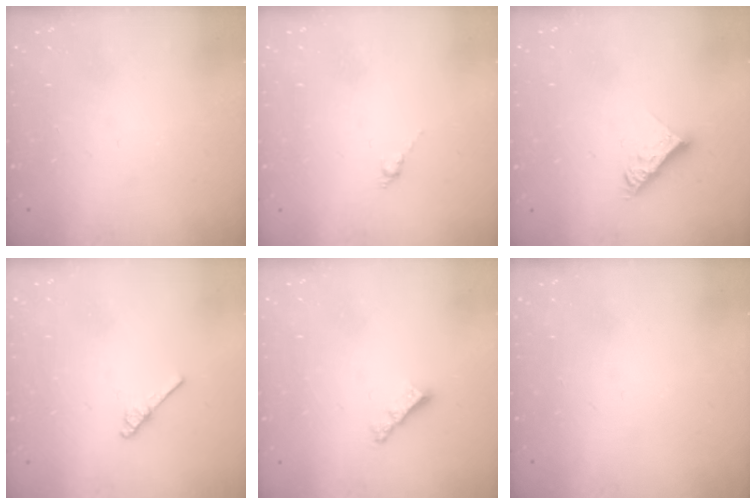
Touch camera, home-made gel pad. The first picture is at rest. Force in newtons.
{"total": 0.0}
{"total": 8.9, "press": 8.9, "slide": 0.7}
{"total": 3.0, "press": 2.9, "slide": 0.5}
{"total": 3.8, "press": 3.8, "slide": 0.2}
{"total": 0.0}